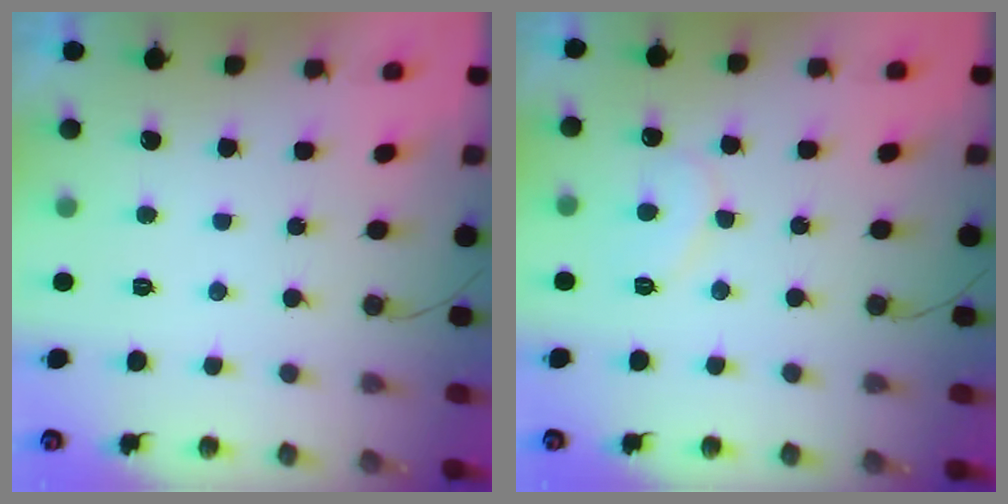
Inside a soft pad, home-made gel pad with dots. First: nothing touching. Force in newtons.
{"total": 7.4, "press": 7.4, "slide": 0.5}